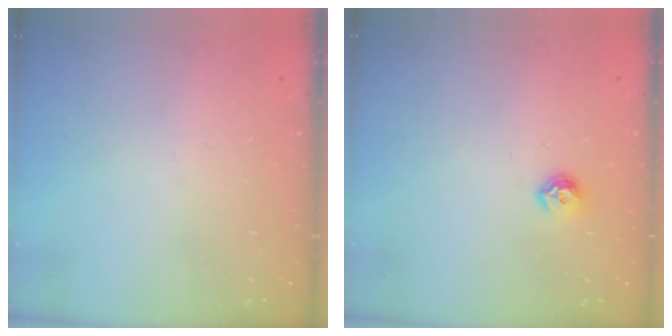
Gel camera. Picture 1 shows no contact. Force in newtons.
{"total": 7.5, "press": 7.4, "slide": 0.7}